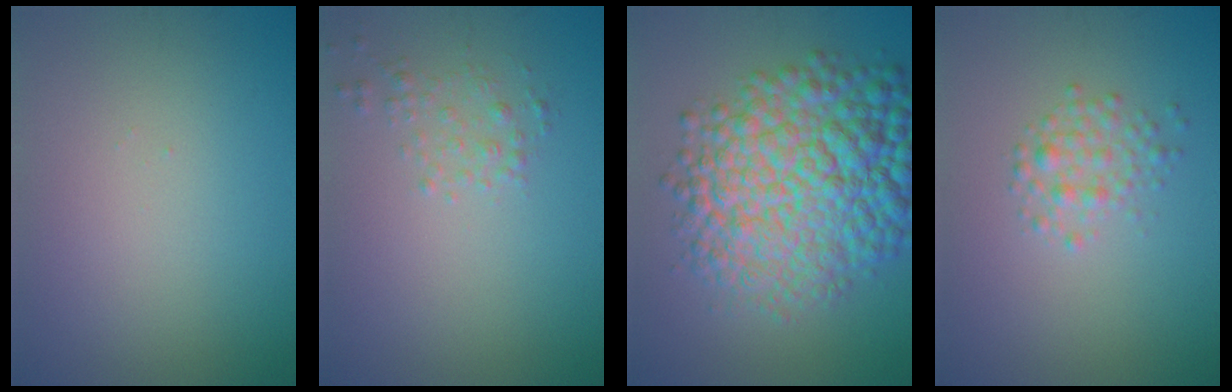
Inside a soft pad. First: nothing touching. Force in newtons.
{"total": 1.4, "press": 1.4, "slide": 0.0}
{"total": 12.5, "press": 12.5, "slide": 0.2}
{"total": 2.0, "press": 2.0, "slide": 0.1}